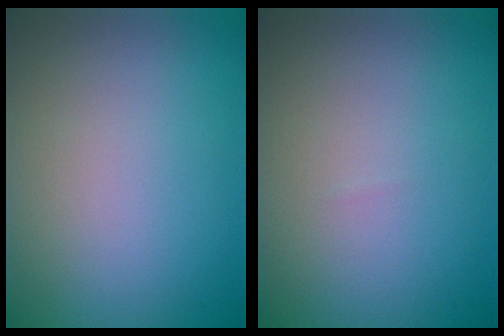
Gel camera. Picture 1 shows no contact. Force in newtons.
{"total": 0.0}